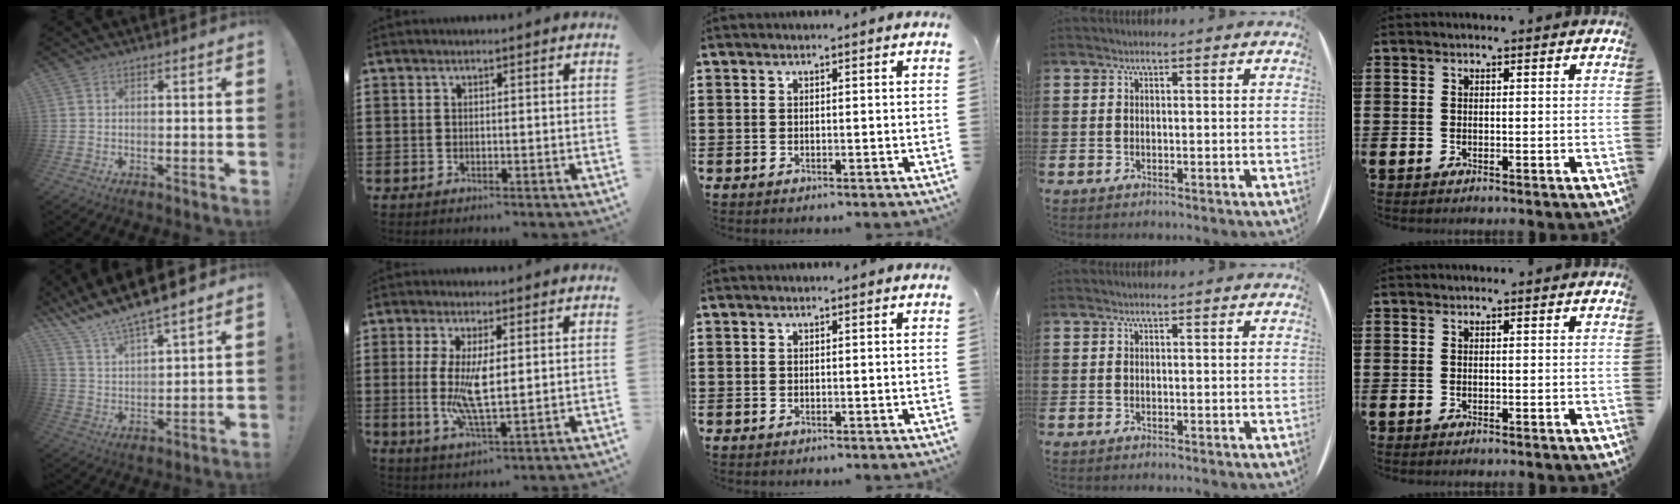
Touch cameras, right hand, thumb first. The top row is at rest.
{"thumb": {"total": 10.3, "force": [9.5, 1.5, 3.7], "torque": [-0.094, -0.077, 0.168]}, "index": {"total": 7.5, "force": [0.5, 2.2, 7.2], "torque": [-0.137, -0.007, 0.006]}}